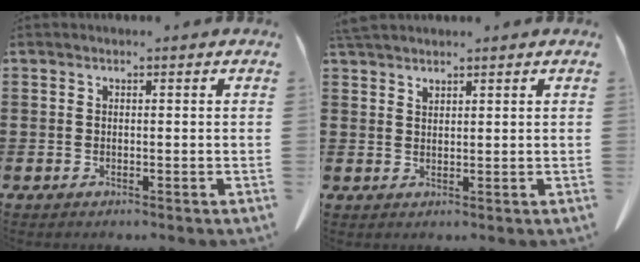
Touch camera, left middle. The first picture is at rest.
{"total": 2.0, "force": [1.9, 0.3, 0.5], "torque": [-0.015, 0.000, 0.037]}